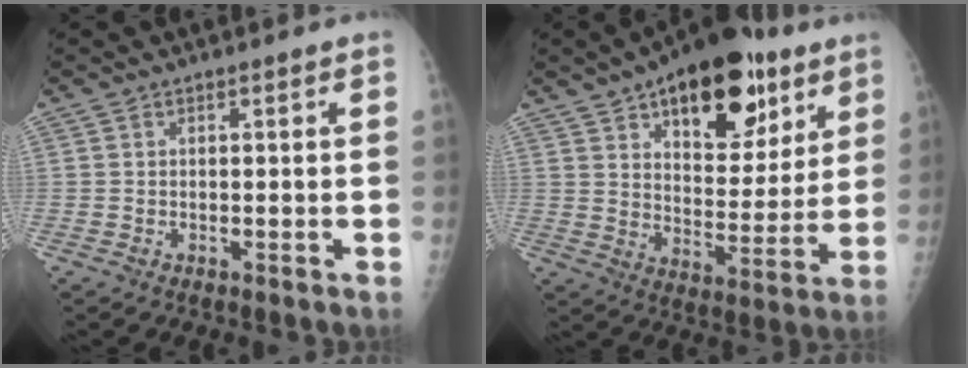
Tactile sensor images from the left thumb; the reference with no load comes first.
{"total": 22.1, "force": [12.1, 11.2, 14.7], "torque": [-0.166, -0.043, 0.185]}